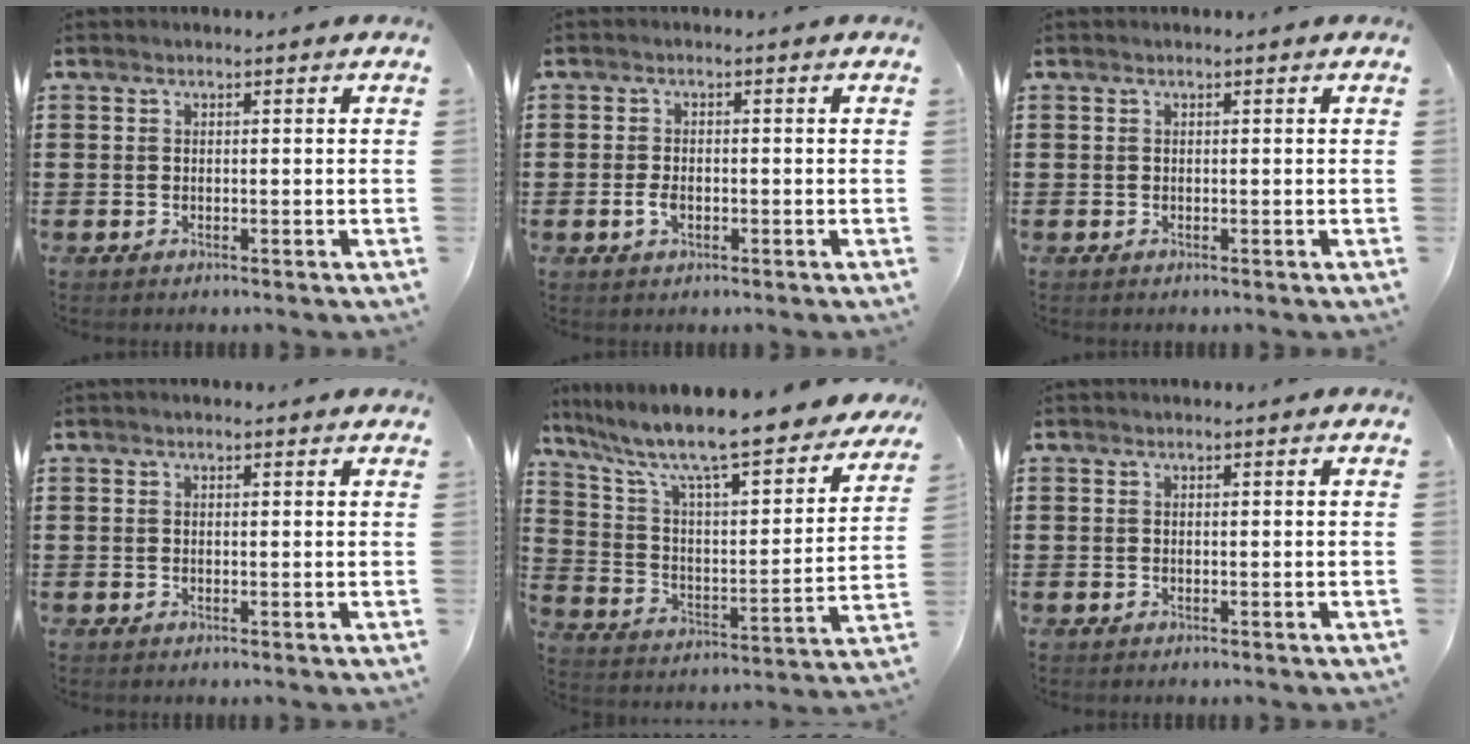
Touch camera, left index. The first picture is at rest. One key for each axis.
{"total": 2.3, "fx": -0.6, "fy": 1.2, "fz": 1.8, "tx": -0.043, "ty": -0.002, "tz": -0.013}
{"total": 0.0}
{"total": 0.7, "fx": 0.6, "fy": 0.3, "fz": 0.4, "tx": -0.008, "ty": 0.003, "tz": 0.011}
{"total": 10.4, "fx": 8.8, "fy": 0.8, "fz": 5.6, "tx": -0.145, "ty": -0.066, "tz": 0.143}
{"total": 0.0}